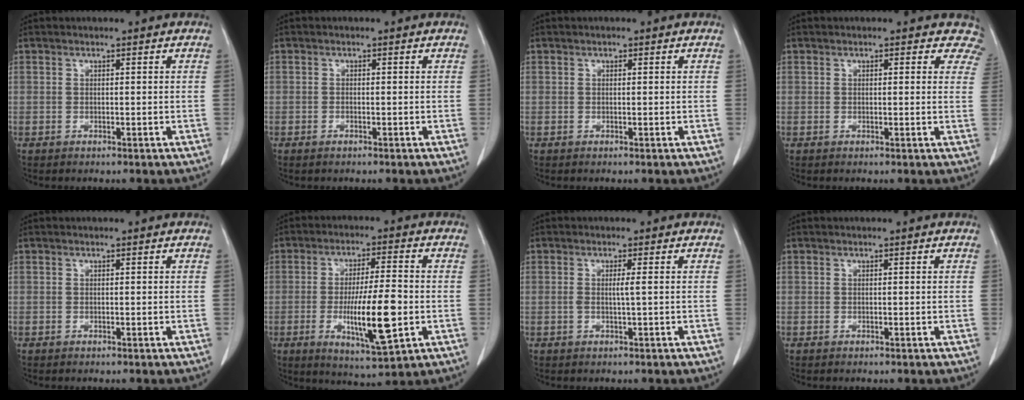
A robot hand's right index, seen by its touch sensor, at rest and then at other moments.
{"total": 0.7, "force": [-0.5, 0.2, 0.4], "torque": [-0.007, 0.002, -0.005]}
{"total": 0.0}
{"total": 3.3, "force": [2.7, 1.8, 0.9], "torque": [0.020, -0.005, 0.005]}
{"total": 0.0}
{"total": 12.1, "force": [-2.6, 1.6, 11.7], "torque": [-0.203, -0.014, -0.038]}
{"total": 1.0, "force": [0.0, -0.2, 0.9], "torque": [-0.016, 0.002, -0.001]}
{"total": 0.0}